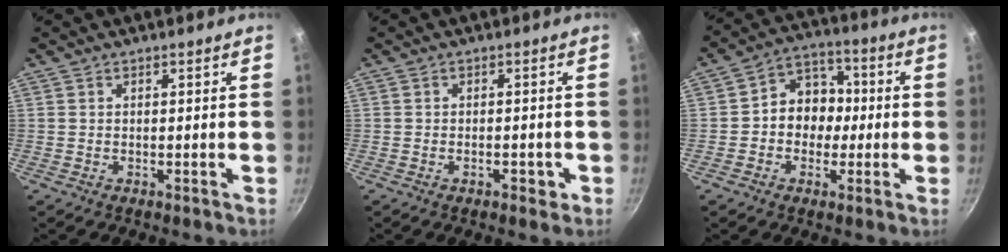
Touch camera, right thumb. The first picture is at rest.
{"total": 2.6, "force": [-1.2, 1.4, 1.9], "torque": [-0.016, 0.008, -0.016]}
{"total": 9.5, "force": [-0.6, 8.1, 4.9], "torque": [-0.021, 0.030, -0.025]}